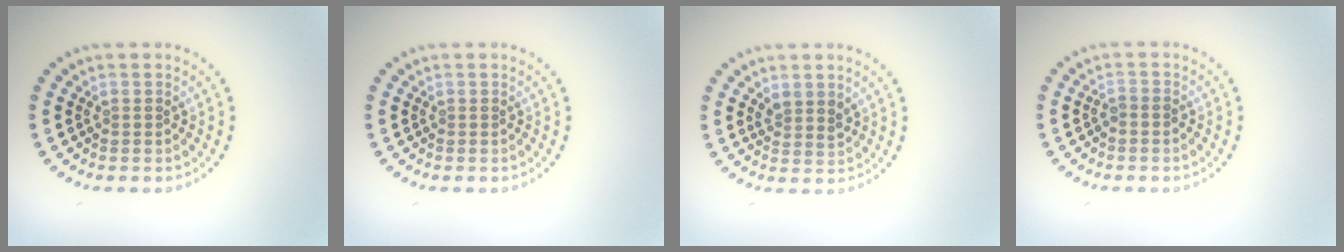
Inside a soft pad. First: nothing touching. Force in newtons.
{"total": 0.0}
{"total": 1.6, "press": 1.3, "slide": 0.9}
{"total": 0.6, "press": 0.4, "slide": 0.4}